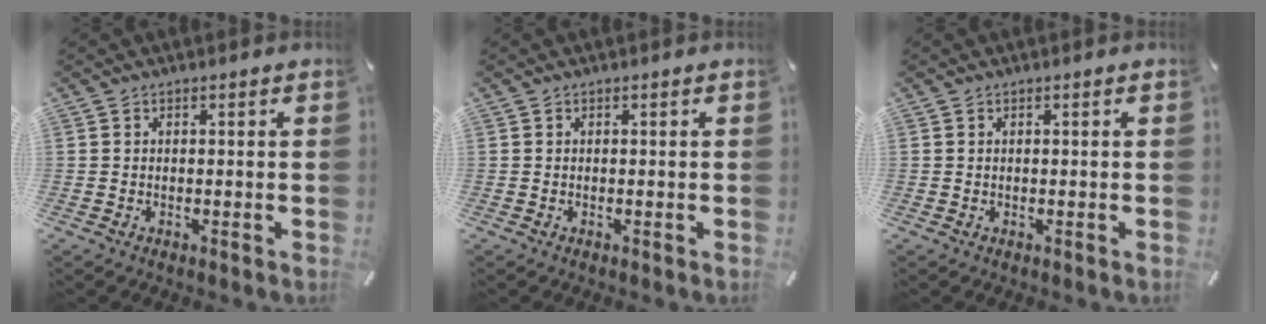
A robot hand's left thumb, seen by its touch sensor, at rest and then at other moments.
{"total": 0.0}
{"total": 0.0}